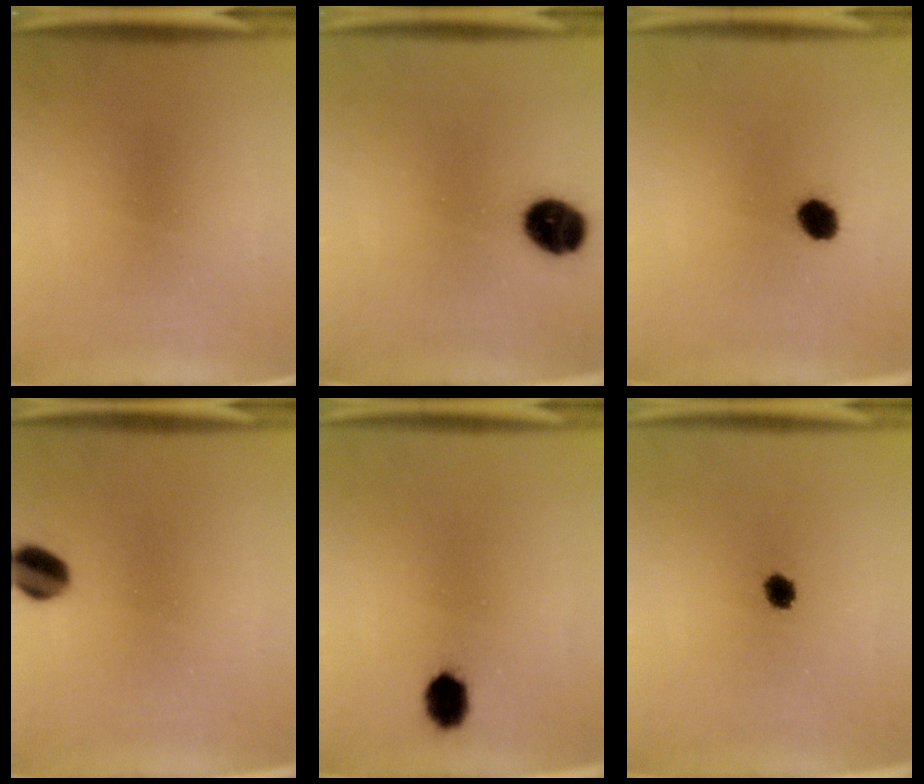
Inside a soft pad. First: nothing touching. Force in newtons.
{"total": 9.4}
{"total": 4.5}
{"total": 6.3}
{"total": 5.1}
{"total": 3.0}